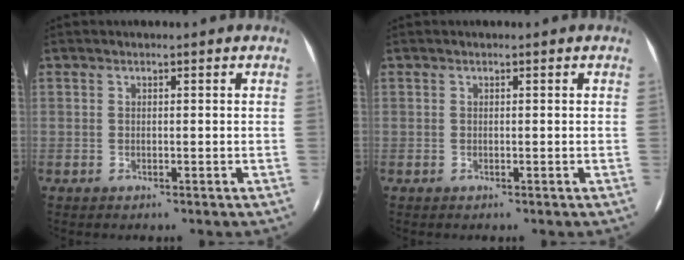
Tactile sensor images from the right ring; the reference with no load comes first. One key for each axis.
{"total": 0.0}